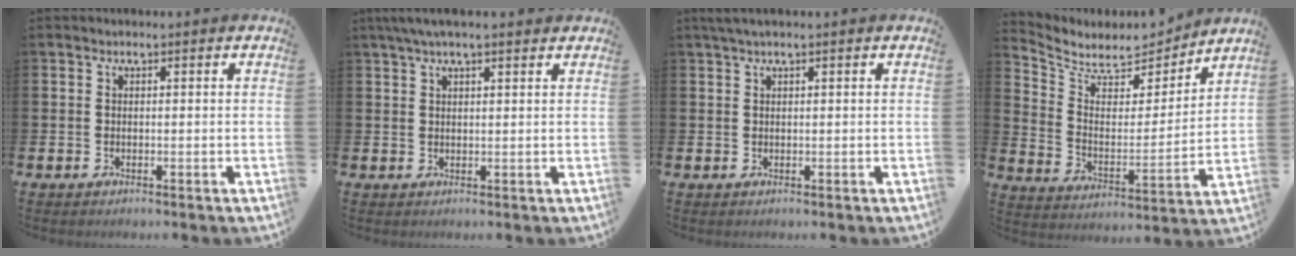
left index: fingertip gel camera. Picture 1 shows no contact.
{"total": 3.4, "force": [2.6, 0.8, 2.1], "torque": [-0.046, 0.003, 0.046]}
{"total": 1.3, "force": [0.9, 0.0, 1.0], "torque": [-0.028, 0.007, 0.017]}
{"total": 6.7, "force": [6.1, 2.6, 0.9], "torque": [-0.062, -0.057, 0.104]}